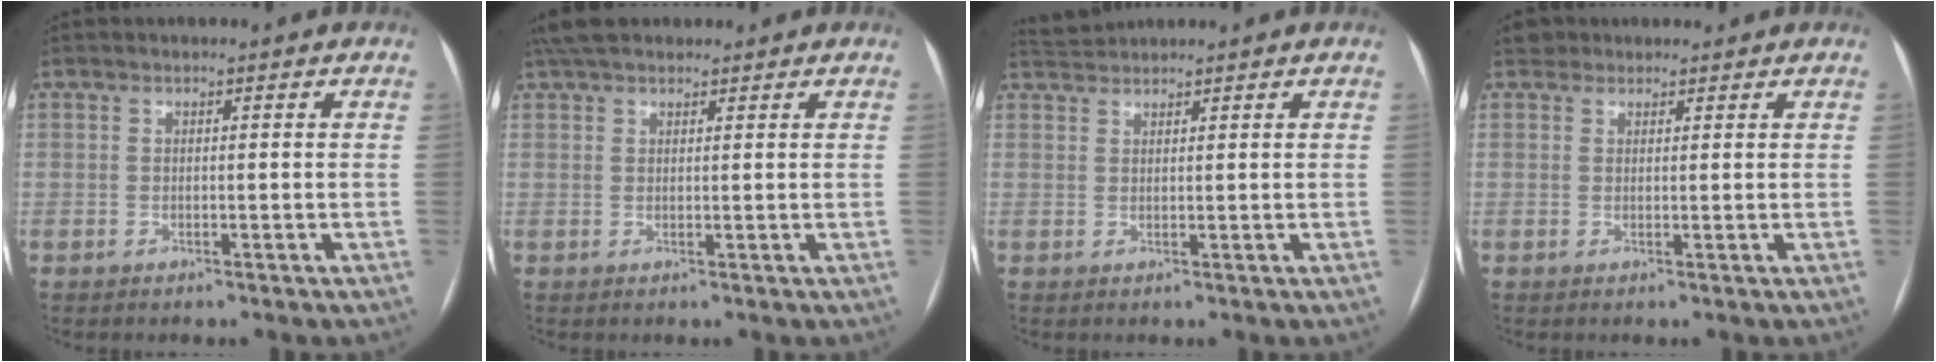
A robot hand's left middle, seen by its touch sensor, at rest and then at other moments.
{"total": 6.4, "force": [5.3, 2.4, 2.7], "torque": [-0.045, 0.037, 0.094]}
{"total": 2.6, "force": [2.5, -0.1, -0.2], "torque": [-0.007, 0.016, 0.054]}
{"total": 2.5, "force": [2.0, 1.6, 0.0], "torque": [0.009, 0.020, 0.027]}